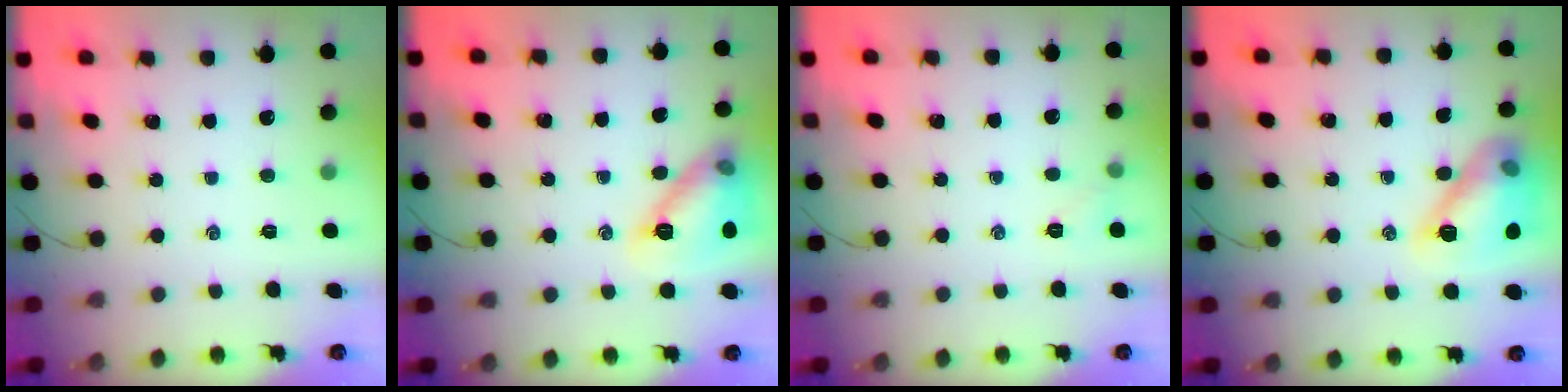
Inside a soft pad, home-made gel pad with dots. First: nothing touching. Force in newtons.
{"total": 13.3, "press": 13.3, "slide": 0.5}
{"total": 3.8, "press": 3.6, "slide": 1.0}
{"total": 14.3, "press": 14.2, "slide": 1.1}